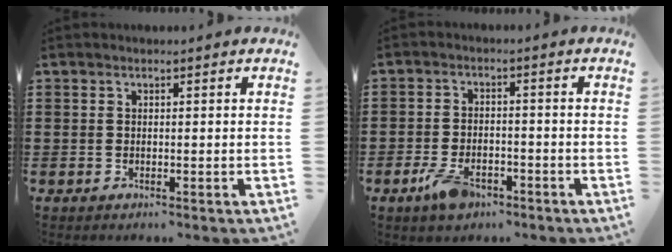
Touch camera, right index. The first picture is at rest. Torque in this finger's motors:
{"motor_torque": [1.28, -0.57, 0.31, 0.08]}